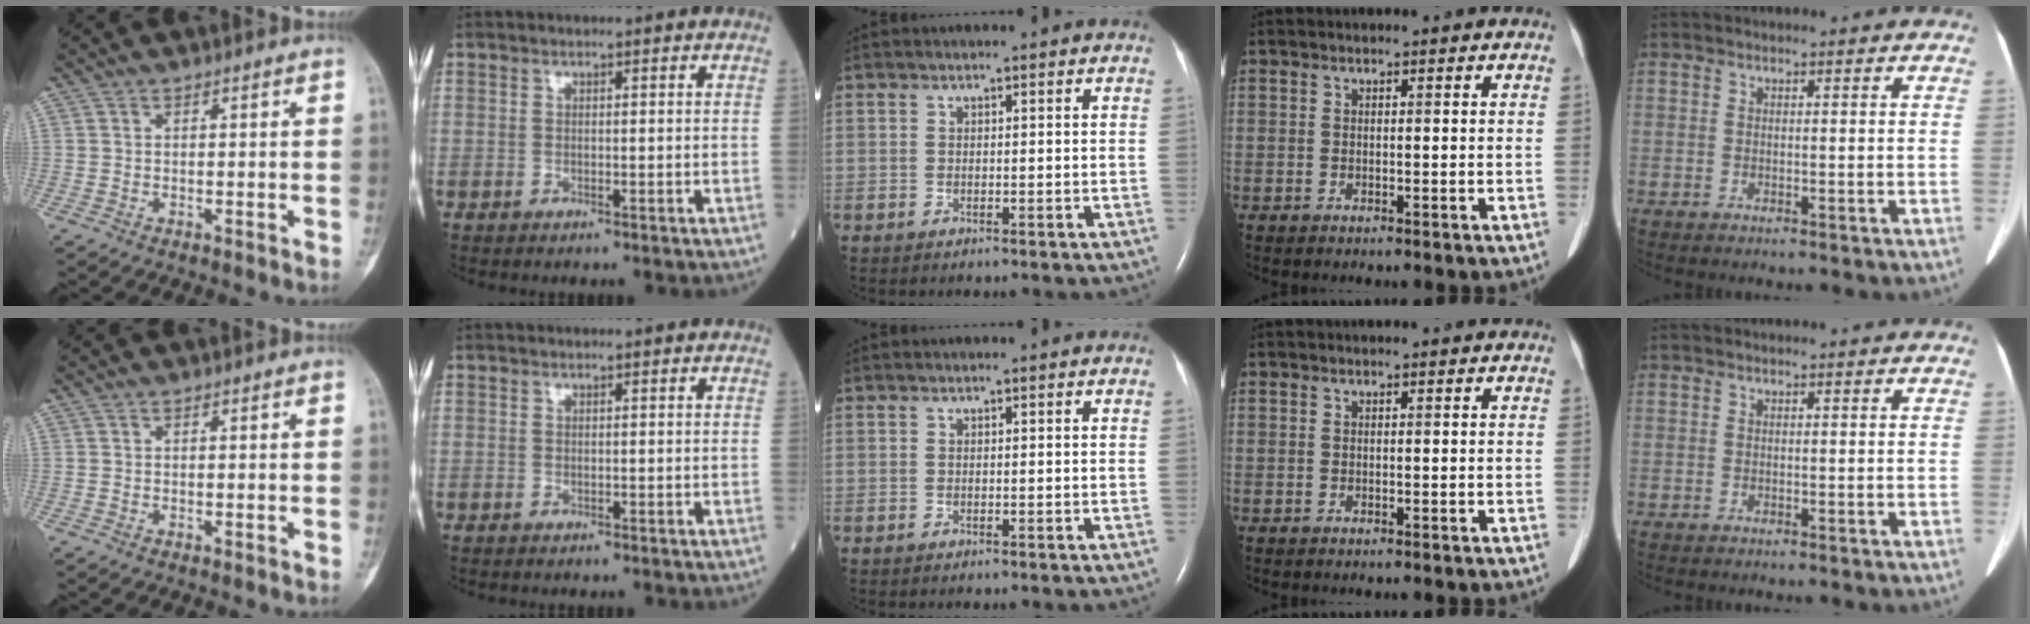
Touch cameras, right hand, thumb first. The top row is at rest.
{}